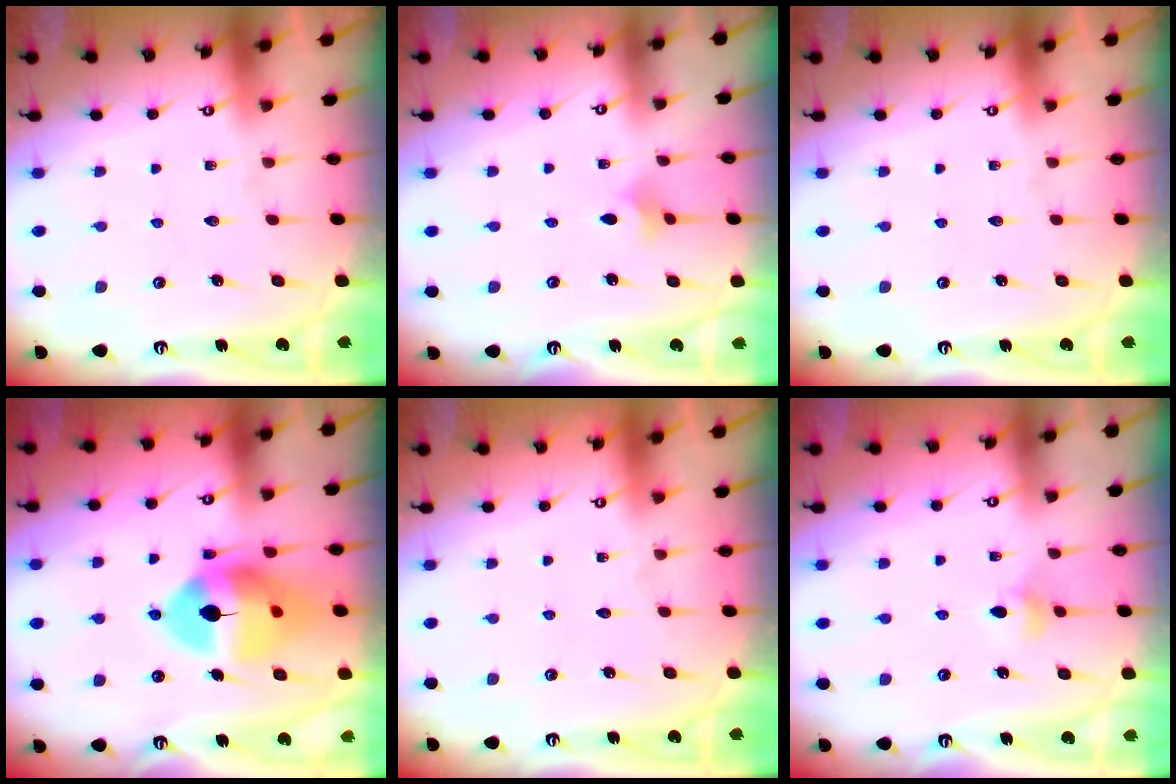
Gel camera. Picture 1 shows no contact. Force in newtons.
{"total": 2.3, "press": 2.2, "slide": 0.5}
{"total": 0.0}
{"total": 15.7, "press": 15.6, "slide": 2.0}
{"total": 0.0}
{"total": 4.6, "press": 4.5, "slide": 0.9}